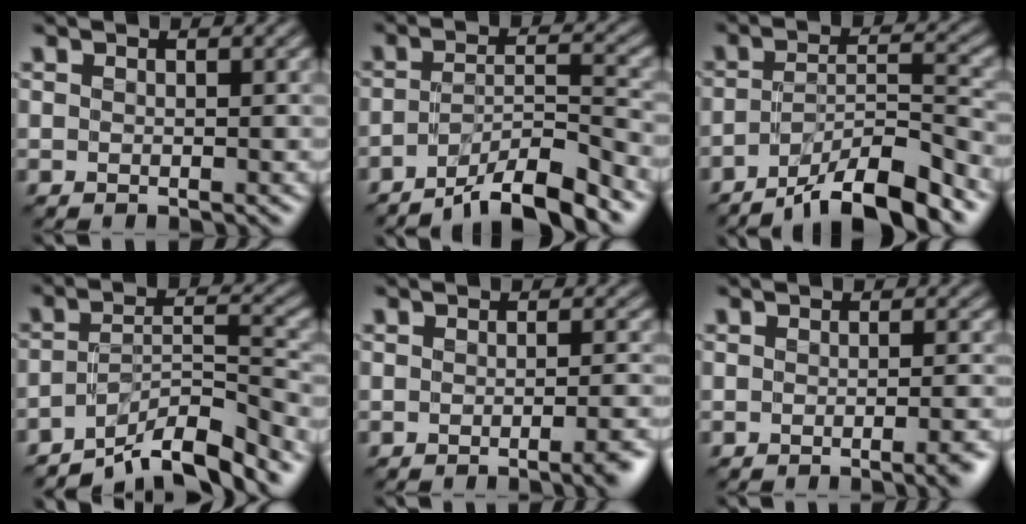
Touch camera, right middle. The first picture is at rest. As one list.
[{"total": 7.1, "force": [-5.3, 1.6, 4.5], "torque": [-0.069, 0.002, -0.091]}, {"total": 8.7, "force": [-6.3, 2.1, 5.6], "torque": [-0.083, 0.004, -0.109]}, {"total": 7.6, "force": [-6.1, 1.5, 4.3], "torque": [-0.063, 0.005, -0.106]}, {"total": 3.6, "force": [-1.7, 1.0, 3.0], "torque": [-0.027, 0.000, -0.026]}, {"total": 3.1, "force": [-1.5, 0.9, 2.6], "torque": [-0.022, -0.001, -0.023]}]